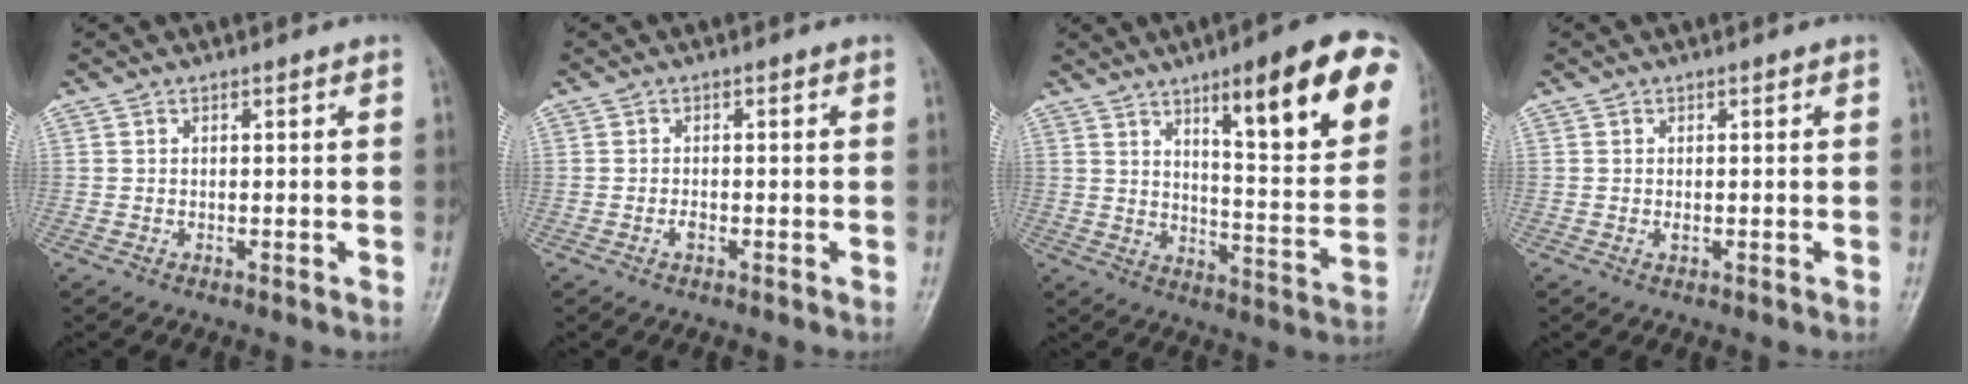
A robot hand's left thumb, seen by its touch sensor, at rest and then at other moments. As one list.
[{"total": 1.2, "force": [-0.6, 0.7, 0.9], "torque": [-0.015, 0.001, -0.014]}, {"total": 21.5, "force": [10.6, 5.0, 18.0], "torque": [-0.208, -0.037, 0.152]}, {"total": 0.9, "force": [0.0, 0.6, 0.7], "torque": [-0.008, 0.000, 0.000]}]